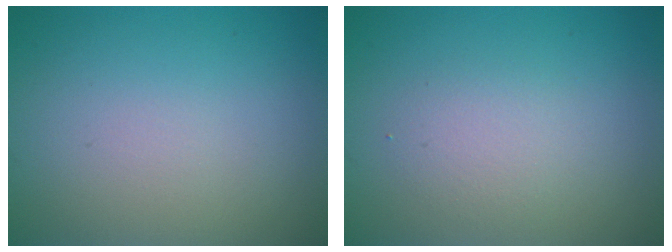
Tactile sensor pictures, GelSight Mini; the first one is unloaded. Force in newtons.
{"total": 2.0, "press": 2.0, "slide": 0.2}